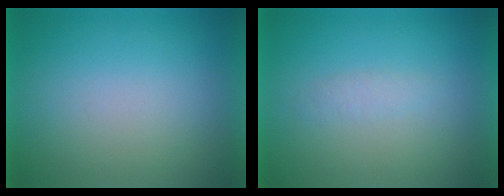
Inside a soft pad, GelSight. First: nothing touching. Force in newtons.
{"total": 1.3}